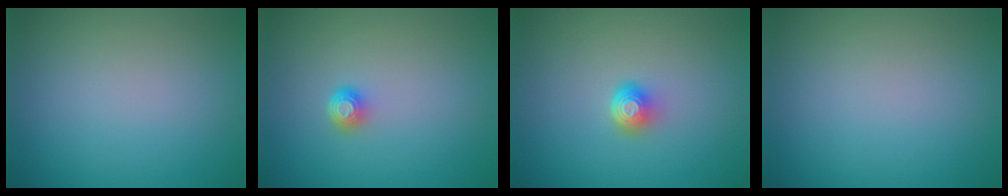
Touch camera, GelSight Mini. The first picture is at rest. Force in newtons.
{"total": 1.4, "press": 1.1, "slide": 1.0}
{"total": 2.0, "press": 1.4, "slide": 1.4}
{"total": 0.0}